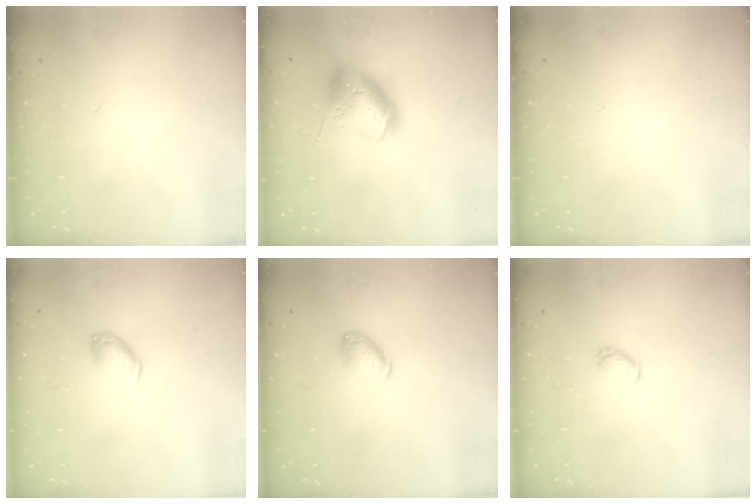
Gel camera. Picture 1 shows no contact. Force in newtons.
{"total": 16.3, "press": 16.1, "slide": 2.5}
{"total": 0.0}
{"total": 7.3, "press": 7.2, "slide": 0.9}
{"total": 7.3, "press": 7.3, "slide": 0.8}
{"total": 3.7, "press": 3.7, "slide": 0.5}